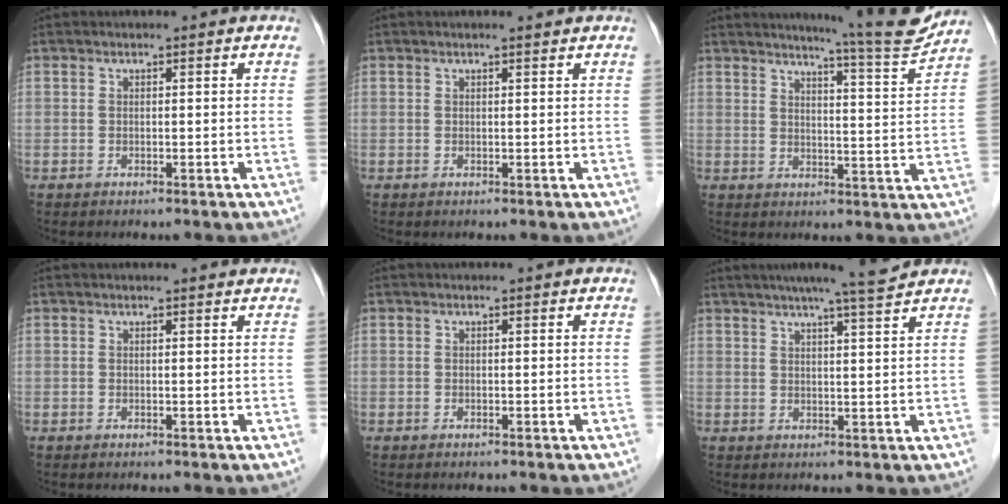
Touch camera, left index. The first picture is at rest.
{"total": 1.2, "force": [1.0, -0.1, 0.5], "torque": [-0.011, 0.005, 0.018]}
{"total": 9.8, "force": [9.3, -1.3, 3.0], "torque": [-0.053, -0.034, 0.120]}
{"total": 1.6, "force": [1.6, 0.1, 0.3], "torque": [-0.011, 0.003, 0.017]}
{"total": 0.0}
{"total": 10.1, "force": [9.1, -1.0, 4.1], "torque": [-0.066, -0.006, 0.127]}